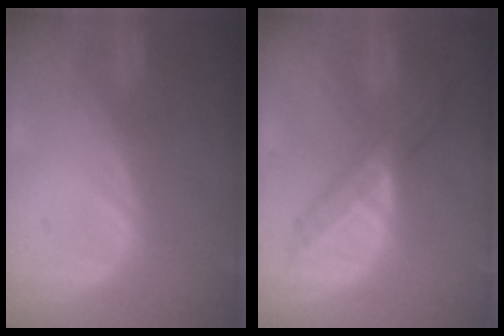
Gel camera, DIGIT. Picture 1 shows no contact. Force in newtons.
{"total": 7.2, "press": 6.2, "slide": 3.5}